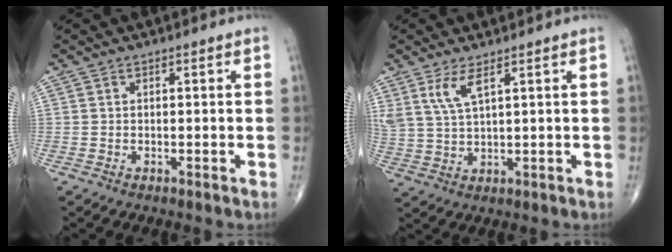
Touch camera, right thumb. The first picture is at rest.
{"total": 5.2, "force": [3.0, 1.4, 4.1], "torque": [-0.092, -0.015, 0.070]}